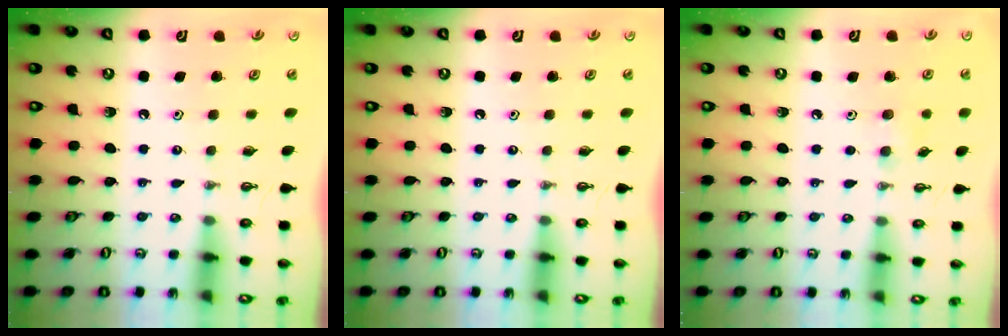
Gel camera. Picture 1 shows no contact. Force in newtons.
{"total": 0.0}
{"total": 5.8, "press": 5.8, "slide": 0.7}